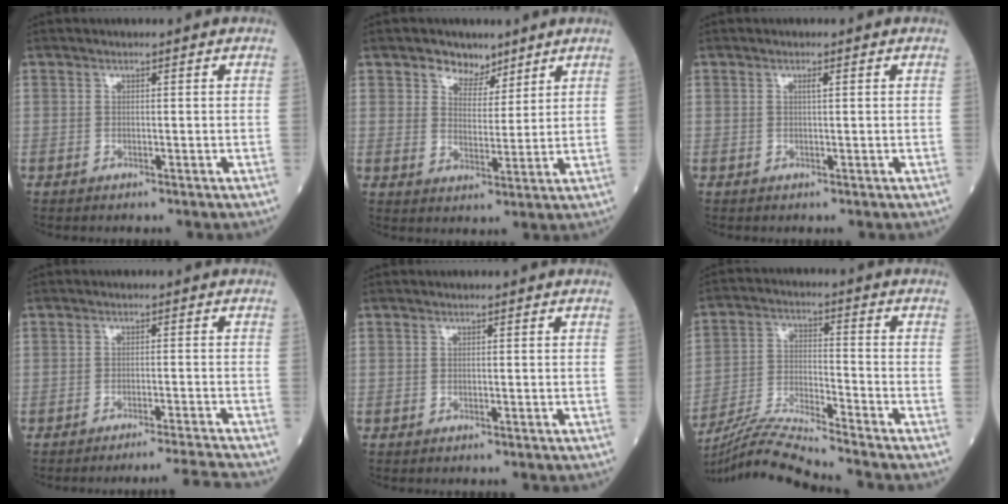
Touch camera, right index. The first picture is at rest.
{"total": 5.3, "force": [3.7, 3.3, 1.6], "torque": [-0.022, 0.002, 0.063]}
{"total": 0.7, "force": [0.3, 0.0, 0.7], "torque": [-0.015, 0.001, 0.005]}
{"total": 6.0, "force": [-5.4, -2.6, 0.6], "torque": [-0.001, -0.006, -0.080]}
{"total": 0.0}
{"total": 10.8, "force": [-10.0, -2.4, 3.2], "torque": [-0.061, -0.008, -0.189]}